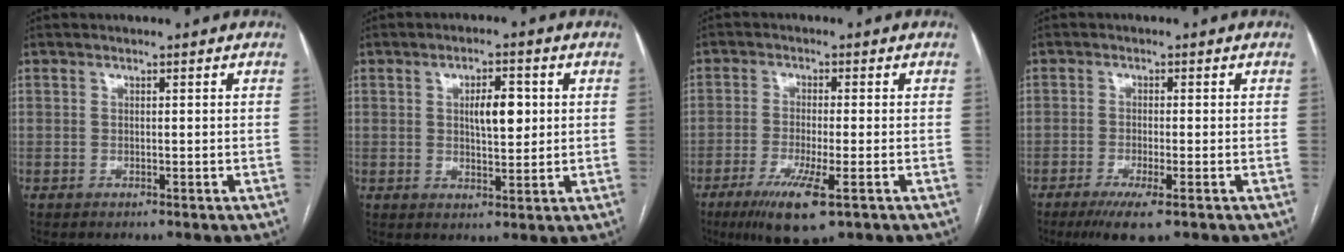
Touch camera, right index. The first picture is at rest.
{"total": 5.5, "force": [1.1, 1.9, 5.0], "torque": [-0.081, 0.005, 0.021]}
{"total": 8.8, "force": [-4.6, 1.2, 7.4], "torque": [-0.139, -0.026, -0.075]}
{"total": 5.5, "force": [-3.3, 0.6, 4.4], "torque": [-0.078, -0.016, -0.054]}